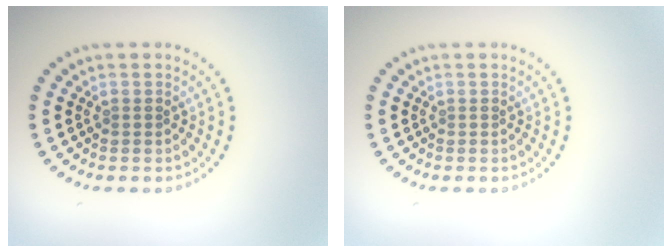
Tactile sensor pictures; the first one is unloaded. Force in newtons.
{"total": 0.0}